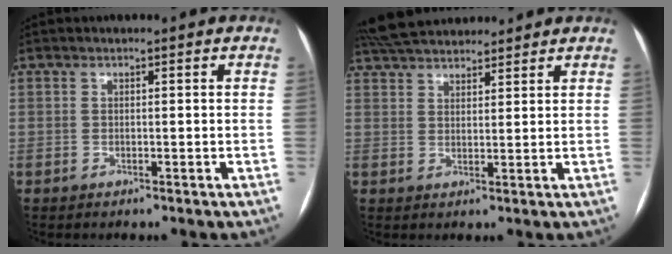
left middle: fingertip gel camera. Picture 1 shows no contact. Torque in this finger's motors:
{"motor_torque": [0.70, -0.96, -0.04, 0.01]}